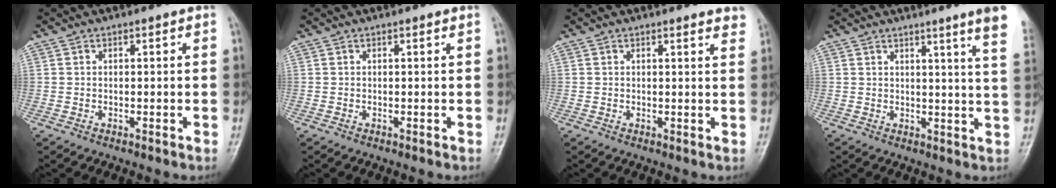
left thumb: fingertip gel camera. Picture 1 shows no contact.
{"total": 0.0}
{"total": 2.6, "force": [2.4, 0.4, 0.8], "torque": [-0.005, -0.013, 0.016]}
{"total": 9.7, "force": [6.4, -0.6, 7.3], "torque": [-0.085, -0.027, 0.061]}